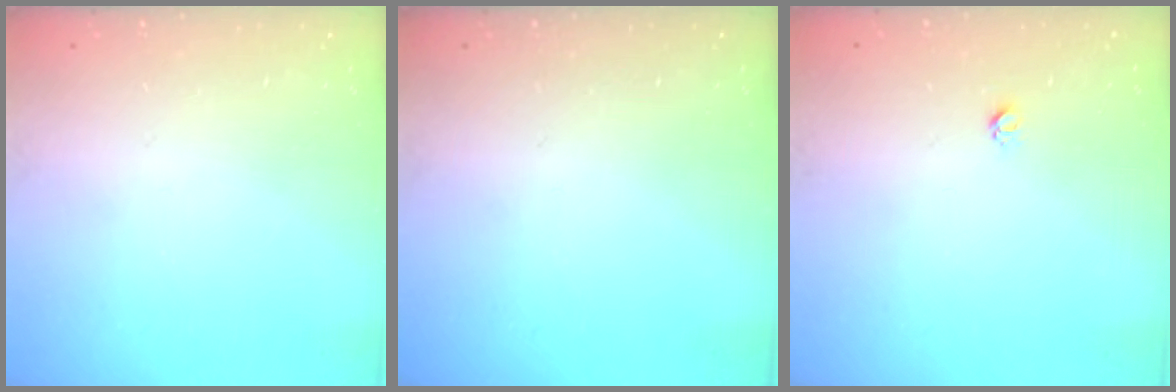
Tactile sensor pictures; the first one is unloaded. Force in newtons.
{"total": 0.0}
{"total": 3.0, "press": 2.9, "slide": 0.4}